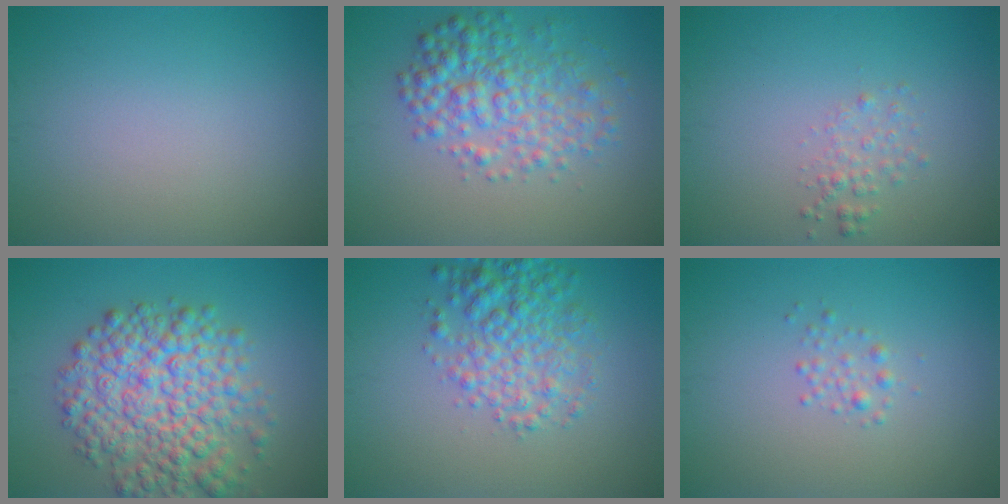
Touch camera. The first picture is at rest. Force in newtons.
{"total": 5.1, "press": 5.1, "slide": 0.1}
{"total": 1.4, "press": 1.4, "slide": 0.1}
{"total": 8.8, "press": 8.8, "slide": 0.2}
{"total": 5.0, "press": 5.0, "slide": 0.1}
{"total": 1.1, "press": 1.1, "slide": 0.0}